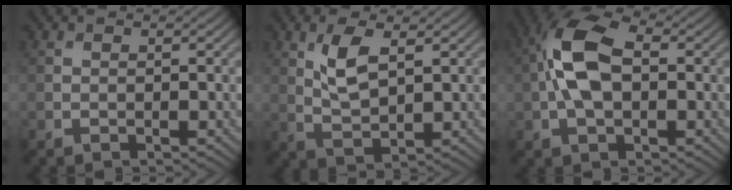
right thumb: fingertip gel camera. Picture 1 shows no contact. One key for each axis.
{"total": 5.0, "fx": 2.0, "fy": 2.0, "fz": 4.1, "tx": -0.096, "ty": -0.004, "tz": 0.043}
{"total": 9.4, "fx": 0.7, "fy": 5.2, "fz": 7.9, "tx": -0.168, "ty": 0.020, "tz": 0.000}